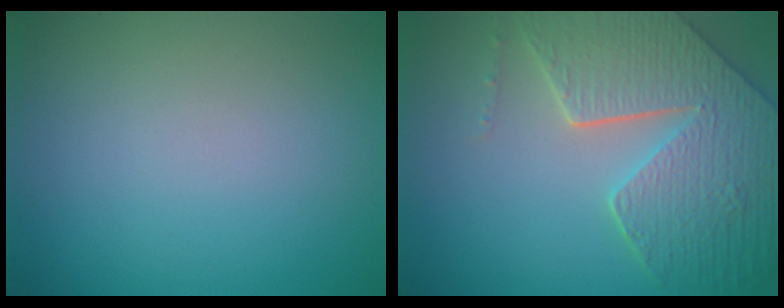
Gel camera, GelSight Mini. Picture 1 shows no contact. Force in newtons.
{"total": 8.5, "press": 6.1, "slide": 5.9}